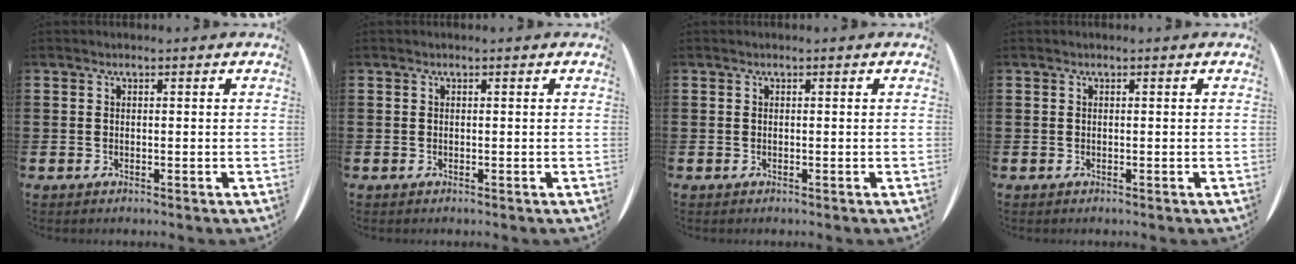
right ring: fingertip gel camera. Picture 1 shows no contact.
{"total": 0.0}
{"total": 0.0}
{"total": 0.0}